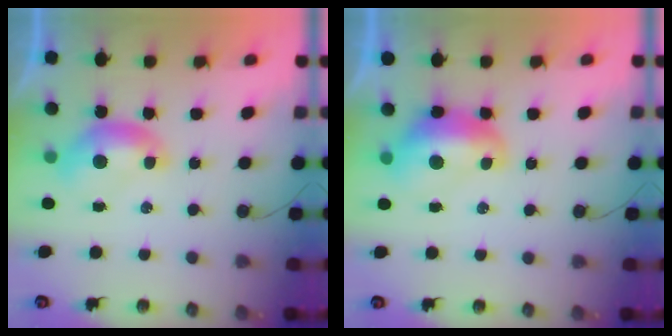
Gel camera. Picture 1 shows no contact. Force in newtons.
{"total": 2.4, "press": 2.4, "slide": 0.6}